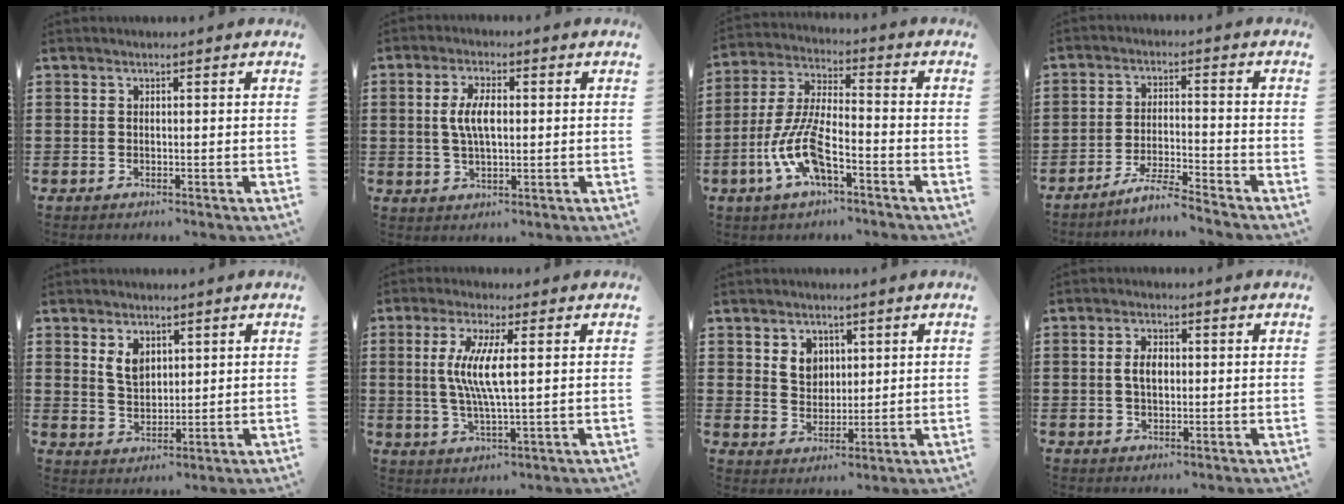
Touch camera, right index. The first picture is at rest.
{"total": 5.4, "force": [0.5, 2.2, 4.9], "torque": [-0.104, 0.006, 0.003]}
{"total": 9.5, "force": [-4.2, 3.0, 8.0], "torque": [-0.194, -0.011, -0.084]}
{"total": 5.0, "force": [-4.6, -0.5, 1.8], "torque": [-0.046, -0.010, -0.093]}
{"total": 4.0, "force": [2.0, 2.5, 2.3], "torque": [-0.055, 0.009, 0.036]}
{"total": 7.3, "force": [1.1, 1.0, 7.1], "torque": [-0.150, -0.009, 0.011]}
{"total": 4.3, "force": [2.0, 3.6, 1.4], "torque": [-0.035, 0.010, 0.036]}
{"total": 3.3, "force": [0.2, 1.8, 2.7], "torque": [-0.046, 0.005, 0.001]}